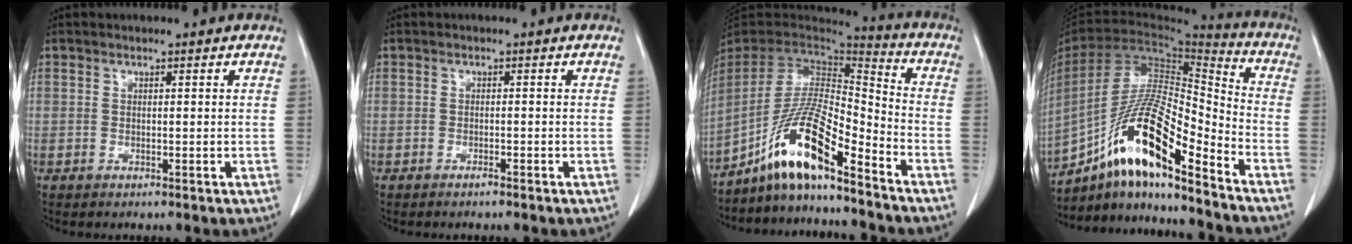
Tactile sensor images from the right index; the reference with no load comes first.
{"total": 0.8, "force": [-0.7, 0.0, 0.4], "torque": [-0.014, -0.002, -0.011]}
{"total": 13.9, "force": [-9.7, 1.3, 9.9], "torque": [-0.194, 0.001, -0.181]}
{"total": 18.3, "force": [-11.7, 2.5, 13.9], "torque": [-0.278, -0.002, -0.210]}